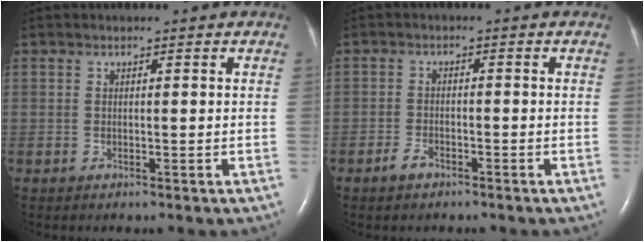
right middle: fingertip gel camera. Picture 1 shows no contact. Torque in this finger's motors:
{"motor_torque": [0.54, -0.85, -0.07, -0.01]}